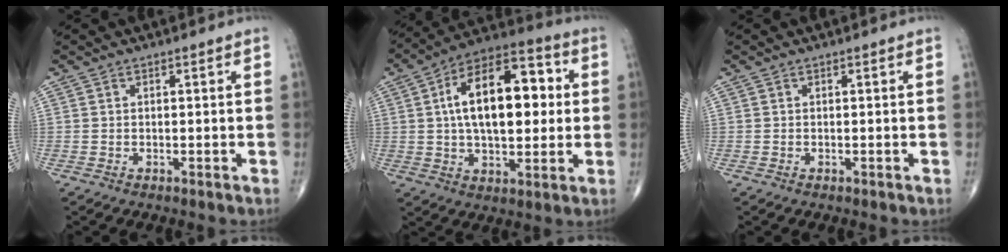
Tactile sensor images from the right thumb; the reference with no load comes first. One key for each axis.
{"total": 20.0, "fx": 2.8, "fy": 10.3, "fz": 16.9, "tx": -0.245, "ty": 0.020, "tz": 0.039}
{"total": 0.0}